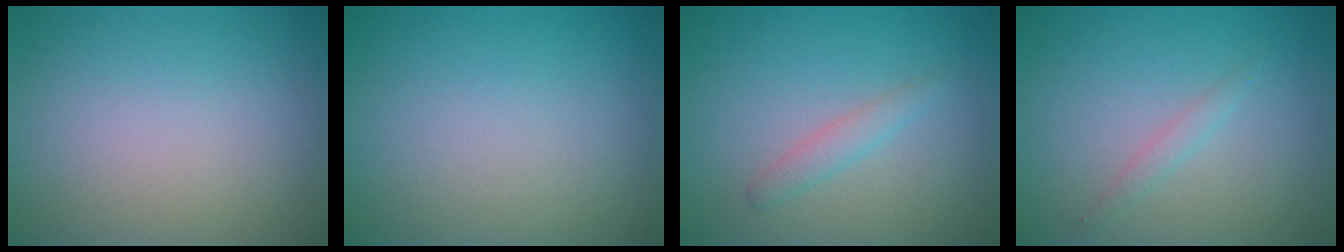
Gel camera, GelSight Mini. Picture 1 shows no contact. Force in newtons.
{"total": 0.0}
{"total": 1.4, "press": 1.4, "slide": 0.1}
{"total": 1.0, "press": 1.0, "slide": 0.0}